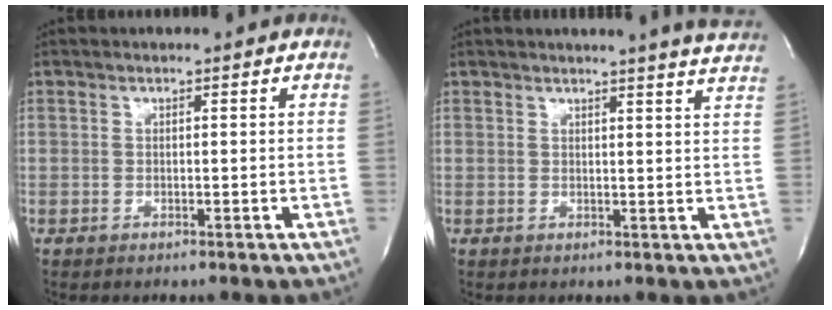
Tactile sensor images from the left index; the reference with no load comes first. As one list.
[{"total": 7.3, "force": [6.8, -1.0, 2.4], "torque": [-0.032, -0.030, 0.057]}]